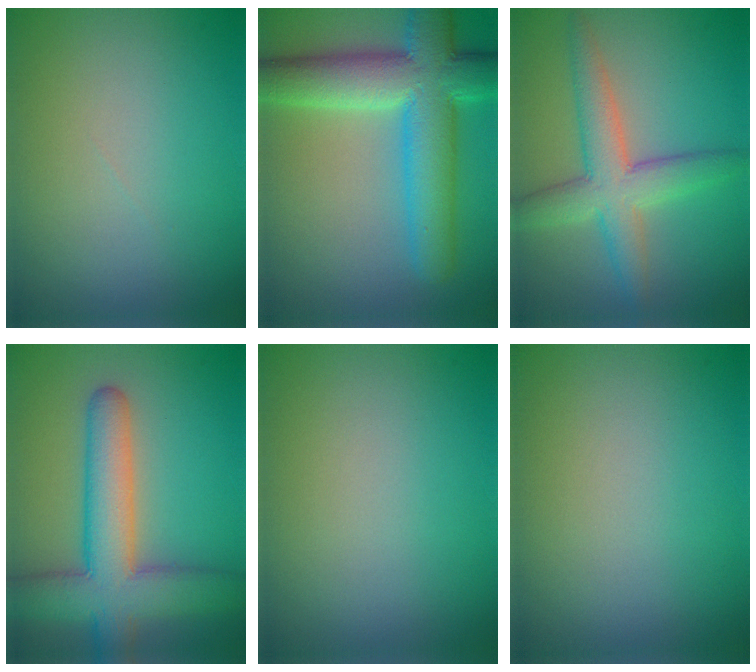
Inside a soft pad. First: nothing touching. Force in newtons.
{"total": 9.7, "press": 9.7, "slide": 0.4}
{"total": 5.4, "press": 5.4, "slide": 0.3}
{"total": 8.0, "press": 8.0, "slide": 0.6}
{"total": 0.0}
{"total": 0.0}